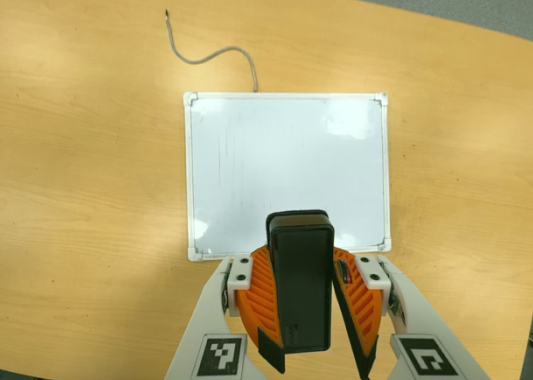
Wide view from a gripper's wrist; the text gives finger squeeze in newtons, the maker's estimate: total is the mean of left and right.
{"total": 9.0, "left": 9.5, "right": 8.5}